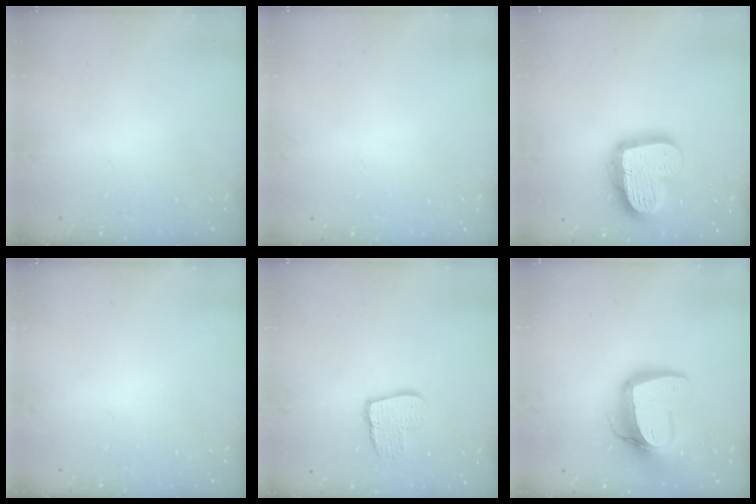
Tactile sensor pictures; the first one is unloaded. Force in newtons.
{"total": 0.0}
{"total": 19.4, "press": 19.3, "slide": 1.5}
{"total": 0.0}
{"total": 9.8, "press": 9.8, "slide": 0.7}
{"total": 15.5, "press": 15.4, "slide": 1.8}